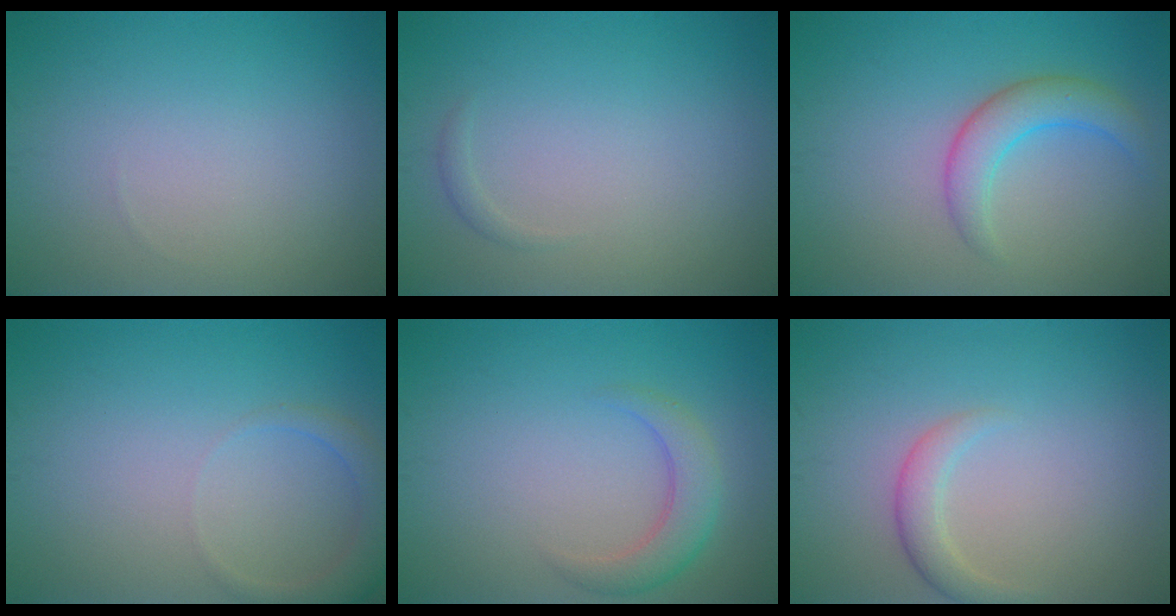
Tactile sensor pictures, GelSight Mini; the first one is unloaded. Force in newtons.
{"total": 0.6, "press": 0.6, "slide": 0.0}
{"total": 3.4, "press": 3.4, "slide": 0.0}
{"total": 2.6, "press": 2.6, "slide": 0.2}
{"total": 2.9, "press": 2.9, "slide": 0.2}
{"total": 2.0, "press": 2.0, "slide": 0.1}